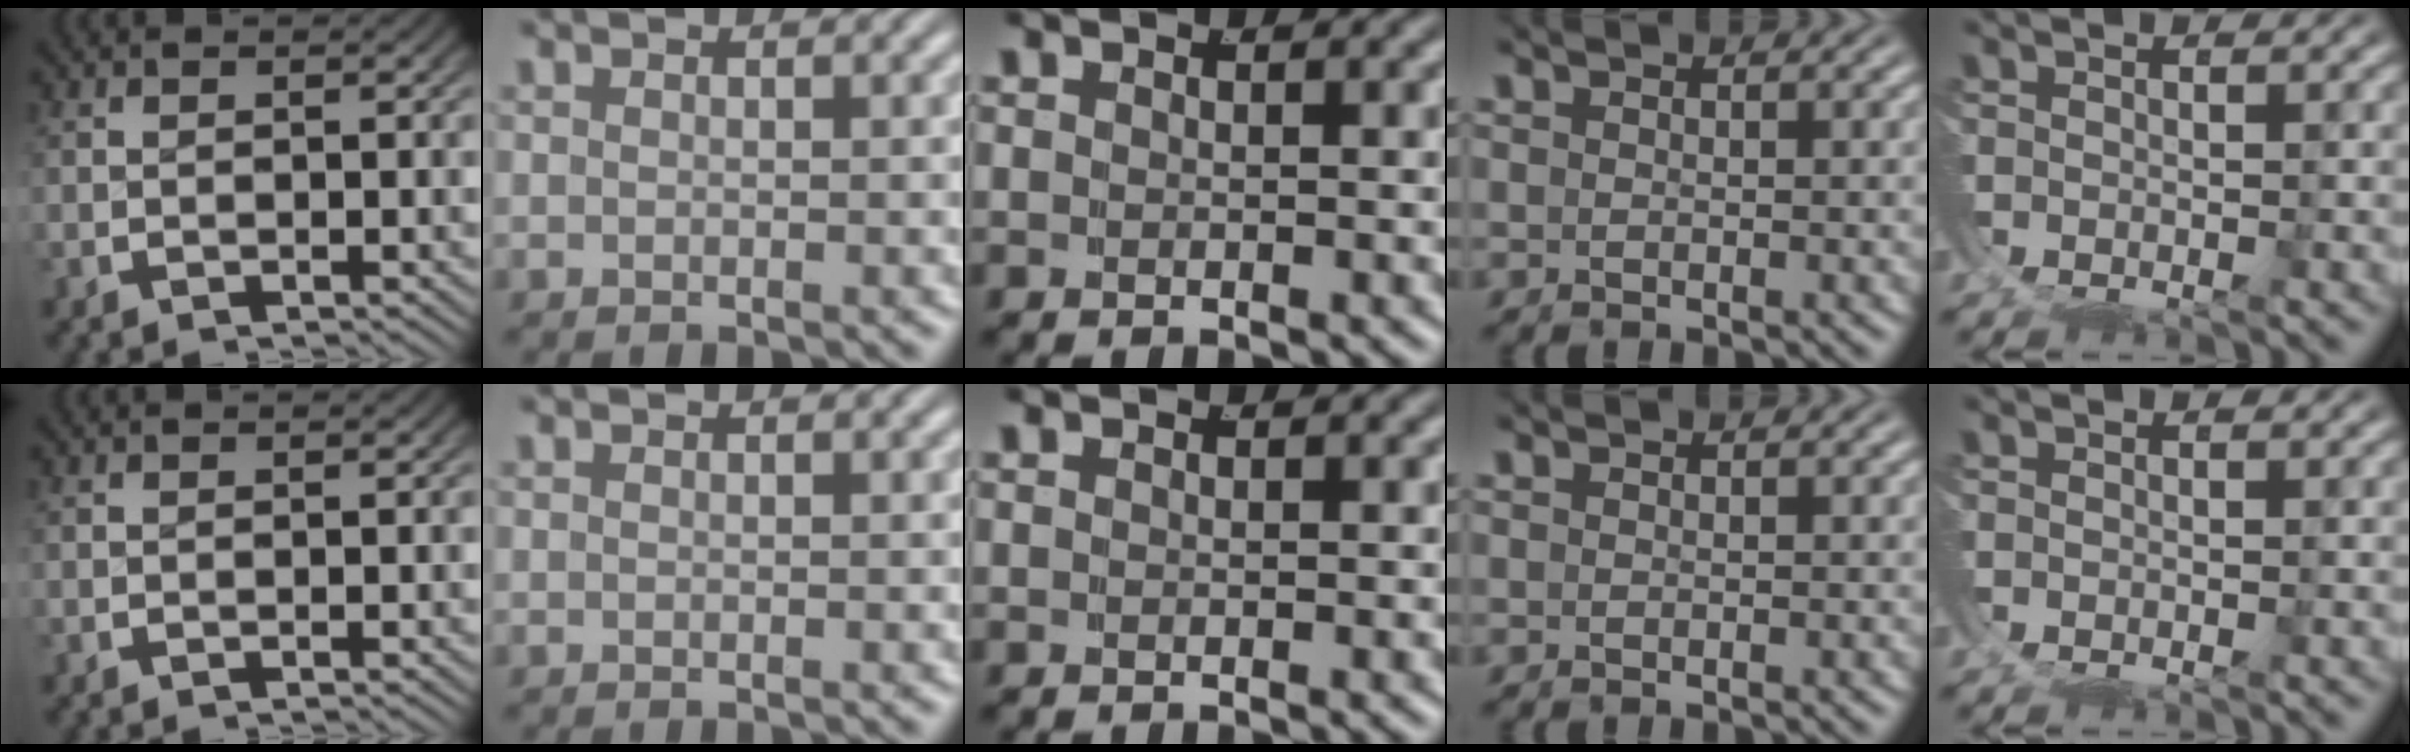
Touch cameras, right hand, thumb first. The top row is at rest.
{}